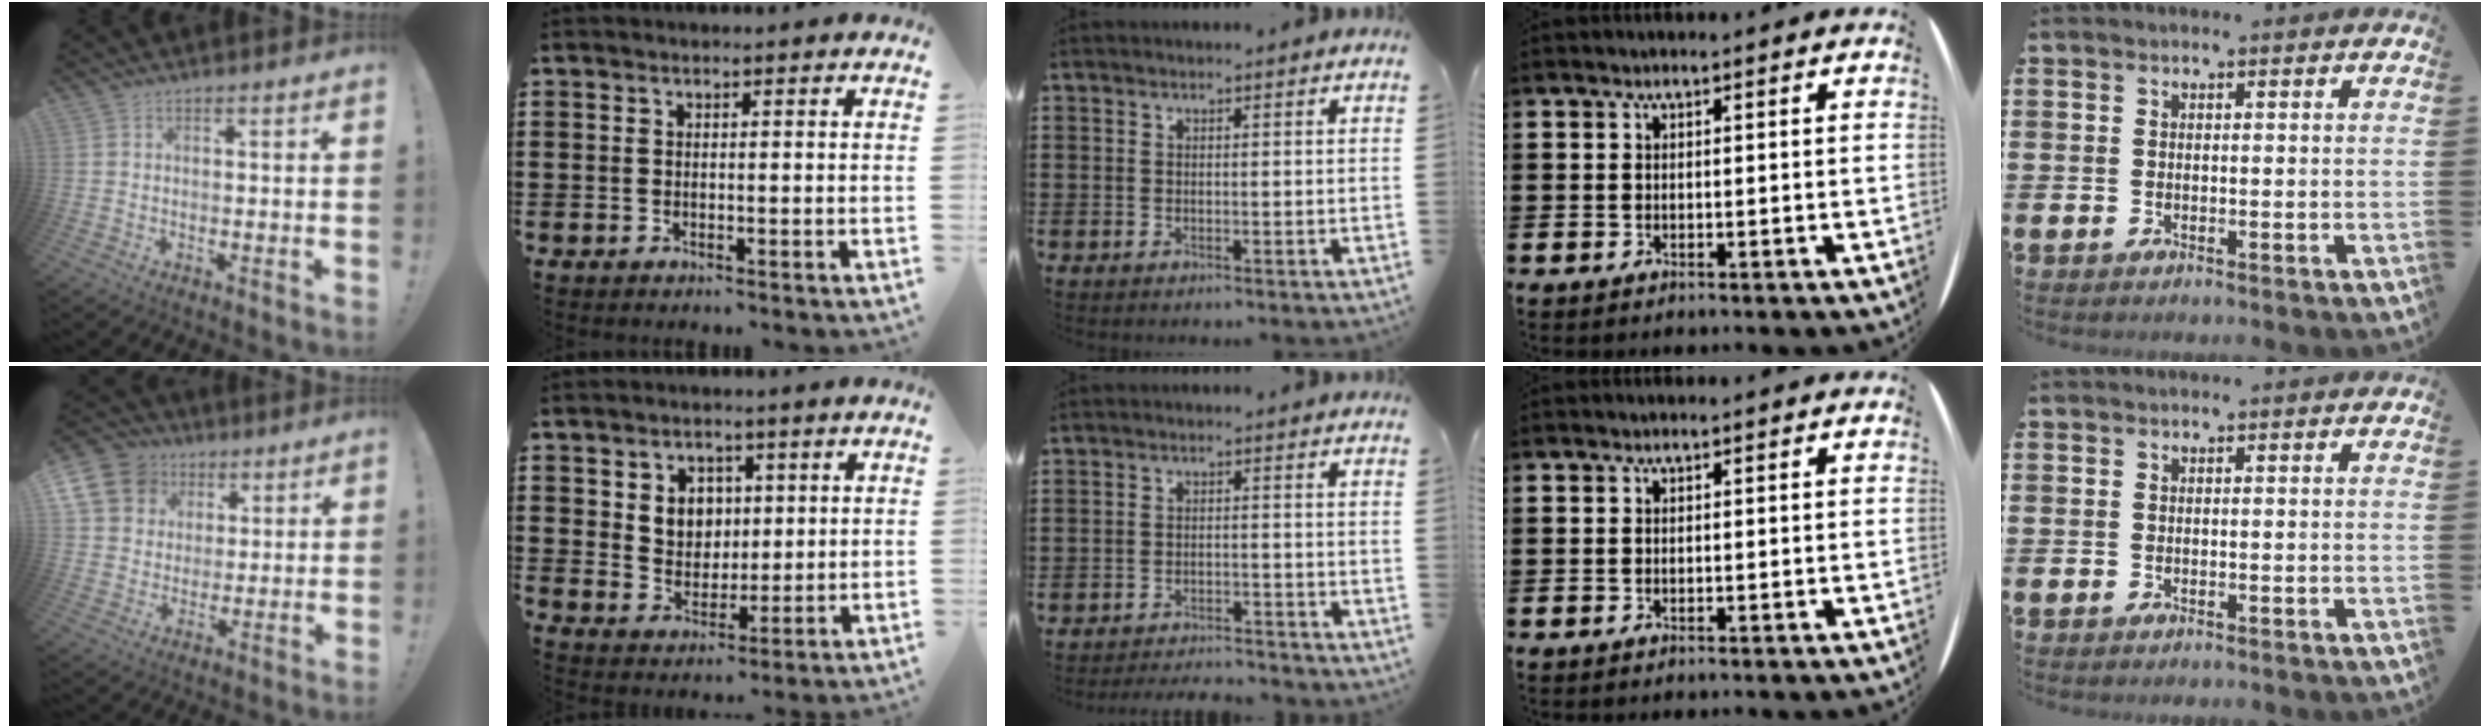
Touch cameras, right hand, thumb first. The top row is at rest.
{"thumb": {"total": 13.9, "force": [5.5, 11.5, 5.4], "torque": [-0.087, -0.026, 0.113]}, "index": {"total": 4.9, "force": [1.7, 4.2, 1.6], "torque": [-0.036, 0.007, 0.026]}, "middle": {"total": 2.9, "force": [-2.9, 0.2, 0.1], "torque": [-0.008, 0.001, -0.062]}}